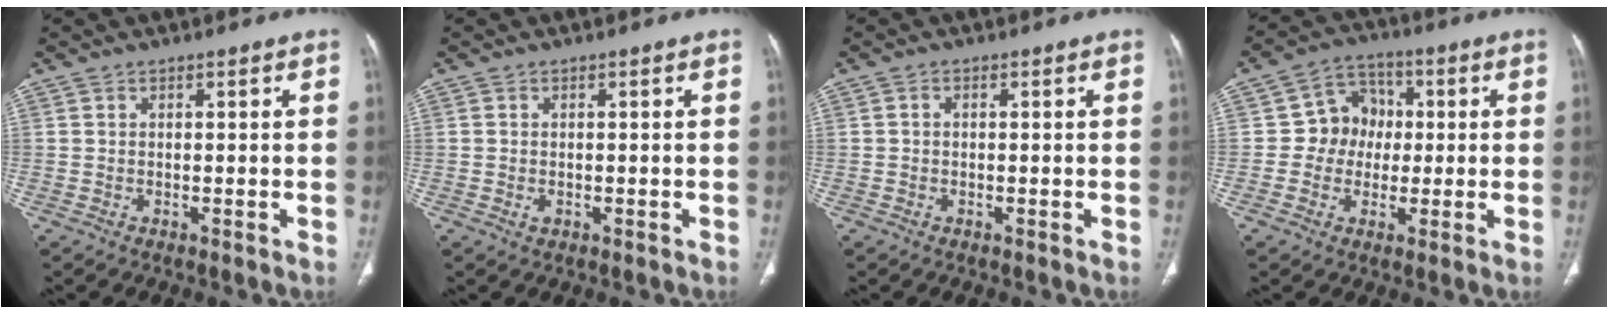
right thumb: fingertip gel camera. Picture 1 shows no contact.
{"total": 0.9, "force": [-0.2, 0.7, 0.6], "torque": [-0.013, 0.002, 0.000]}
{"total": 0.6, "force": [0.0, 0.5, 0.4], "torque": [-0.005, 0.001, -0.004]}
{"total": 7.5, "force": [-0.1, 6.8, 3.1], "torque": [-0.009, 0.019, -0.015]}